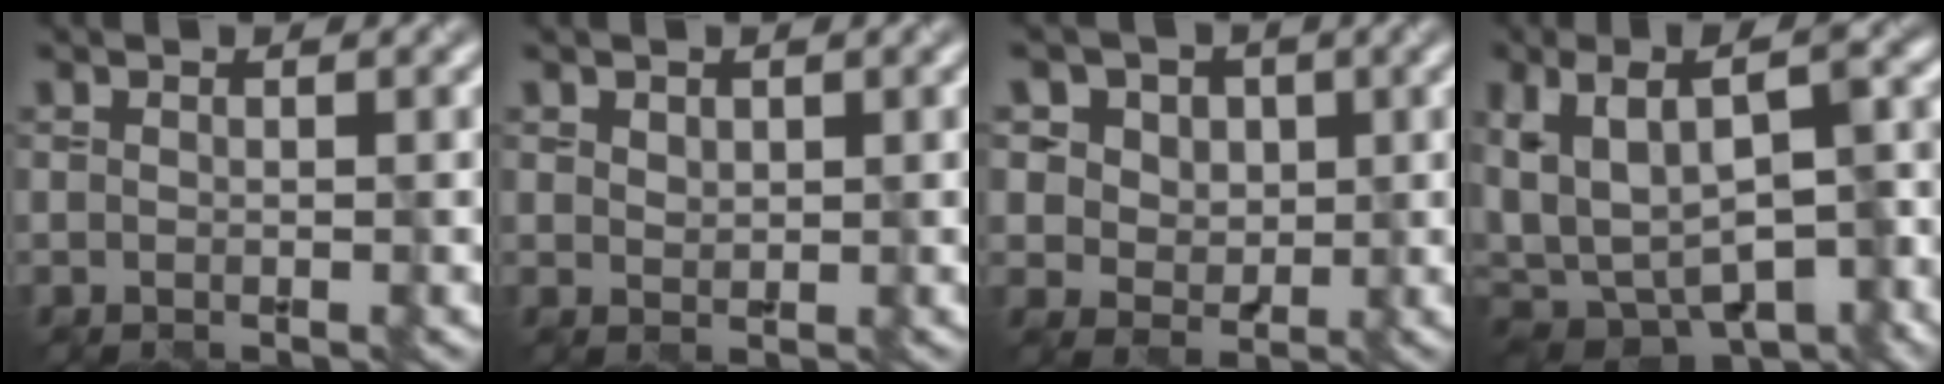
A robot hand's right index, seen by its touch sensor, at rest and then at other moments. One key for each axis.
{"total": 0.6, "fx": 0.5, "fy": 0.2, "fz": -0.2, "tx": -0.003, "ty": -0.003, "tz": 0.024}
{"total": 5.4, "fx": 2.3, "fy": 4.5, "fz": 2.0, "tx": -0.040, "ty": -0.004, "tz": 0.039}
{"total": 10.2, "fx": -0.8, "fy": 5.5, "fz": 8.6, "tx": -0.152, "ty": 0.003, "tz": 0.006}